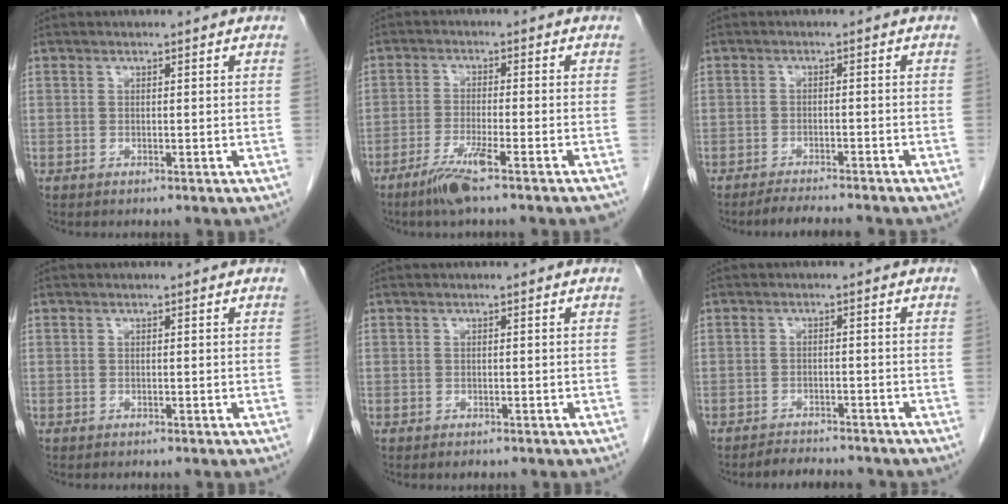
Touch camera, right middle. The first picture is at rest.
{"total": 6.9, "force": [-4.9, -0.2, 5.0], "torque": [-0.085, -0.016, -0.084]}
{"total": 5.5, "force": [-5.0, -0.1, 2.1], "torque": [-0.028, -0.015, -0.078]}
{"total": 0.0}
{"total": 0.9, "force": [-0.6, 0.6, 0.4], "torque": [-0.007, 0.000, -0.006]}
{"total": 5.1, "force": [-4.7, 1.2, 1.2], "torque": [-0.019, -0.005, -0.067]}